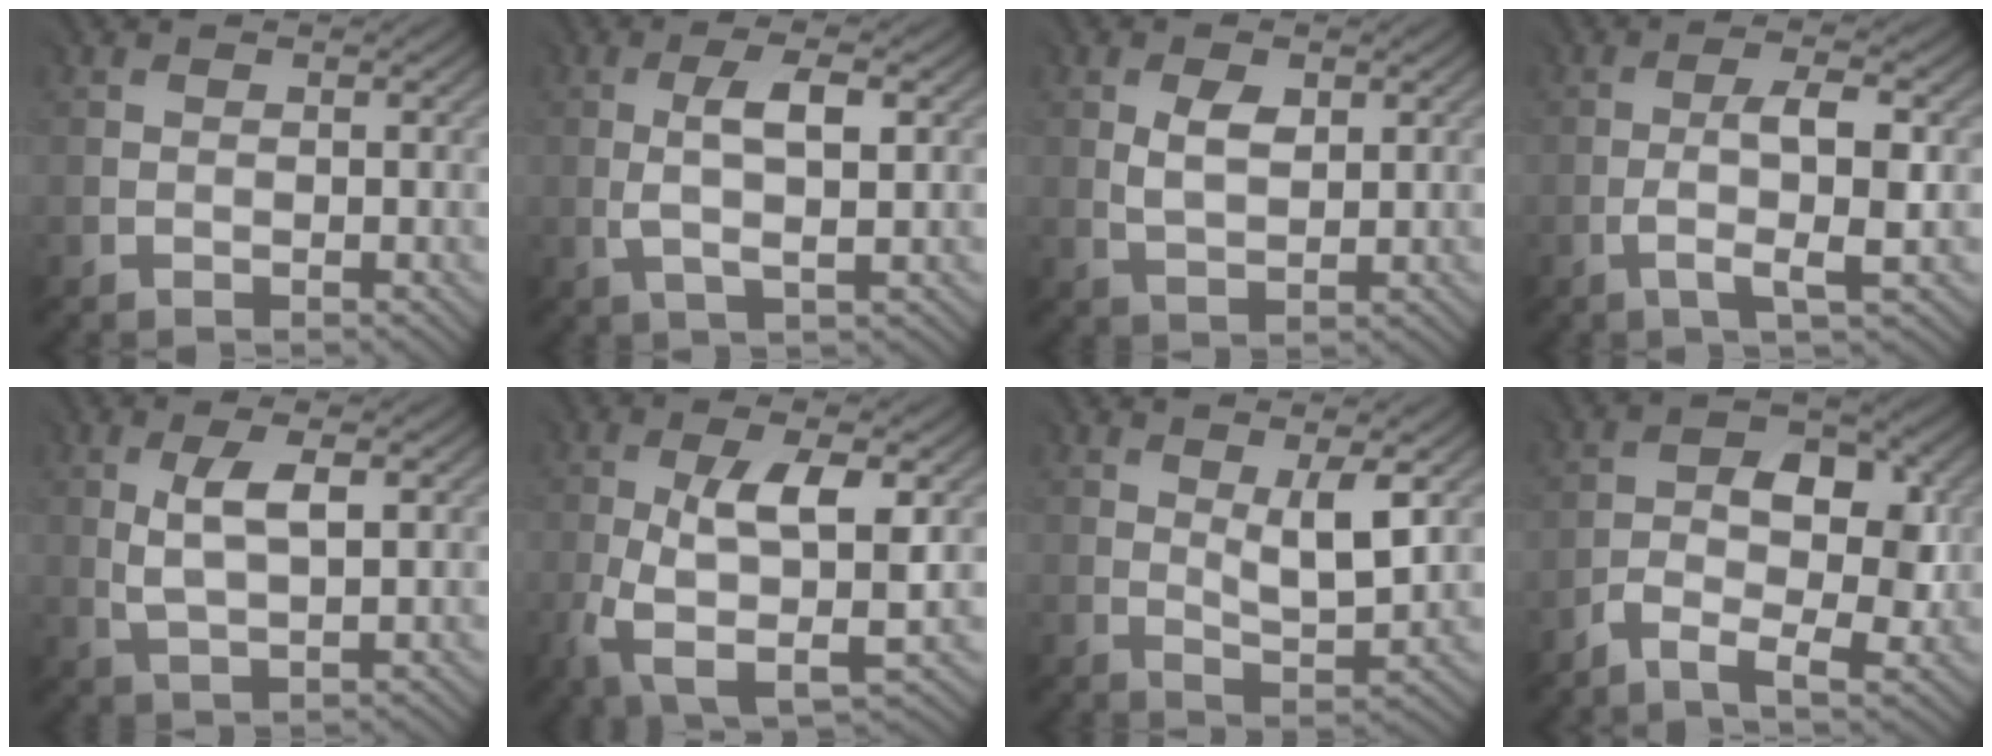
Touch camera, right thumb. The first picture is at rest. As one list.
[{"total": 4.5, "force": [0.6, 1.0, 4.3], "torque": [-0.087, 0.002, 0.011]}, {"total": 3.0, "force": [1.2, 1.6, 2.3], "torque": [-0.052, -0.003, 0.026]}, {"total": 5.0, "force": [-1.0, 0.7, 4.9], "torque": [-0.087, 0.005, -0.018]}, {"total": 4.3, "force": [1.1, 1.4, 4.0], "torque": [-0.084, -0.001, 0.026]}, {"total": 8.7, "force": [-1.9, 3.1, 7.9], "torque": [-0.162, -0.011, -0.034]}, {"total": 5.1, "force": [1.7, 1.4, 4.7], "torque": [-0.084, -0.006, 0.034]}, {"total": 6.5, "force": [-2.0, 3.0, 5.4], "torque": [-0.087, 0.004, -0.041]}]